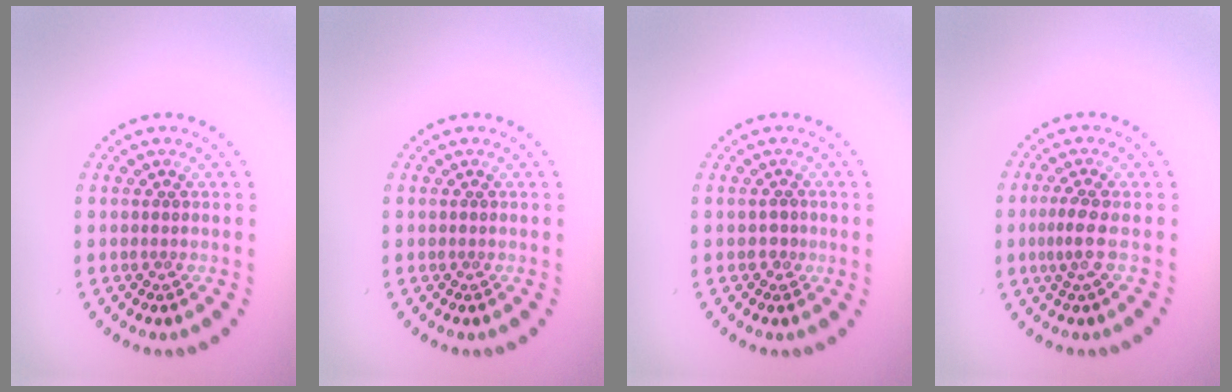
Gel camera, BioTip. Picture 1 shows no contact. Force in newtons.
{"total": 0.0}
{"total": 0.9, "press": 0.8, "slide": 0.4}
{"total": 1.9, "press": 1.4, "slide": 1.3}